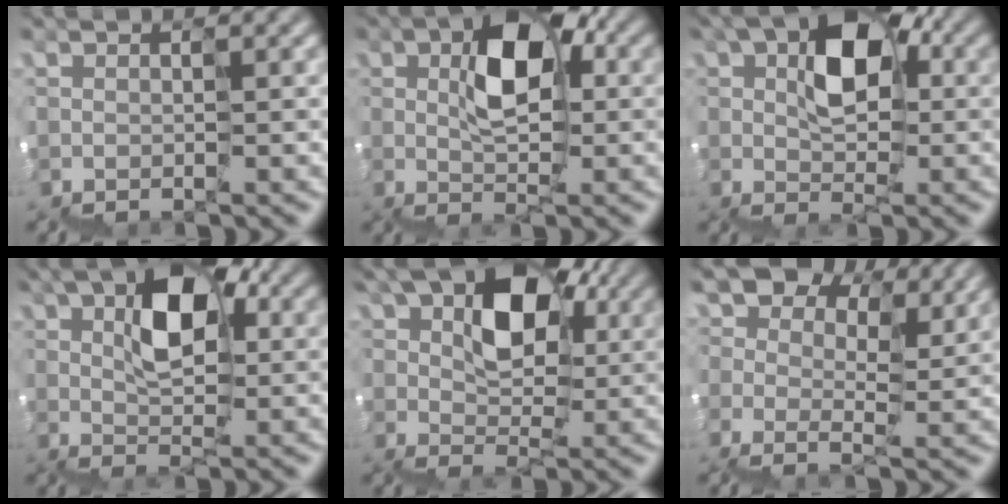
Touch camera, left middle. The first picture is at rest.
{"total": 5.7, "force": [1.9, 2.7, 4.6], "torque": [-0.083, 0.027, 0.028]}
{"total": 7.1, "force": [2.2, 3.9, 5.5], "torque": [-0.082, 0.032, 0.028]}
{"total": 6.4, "force": [2.4, 3.1, 5.0], "torque": [-0.082, 0.034, 0.034]}
{"total": 7.3, "force": [3.2, 4.5, 4.7], "torque": [-0.062, 0.033, 0.039]}
{"total": 8.2, "force": [5.3, 4.8, 4.1], "torque": [-0.064, 0.031, 0.070]}